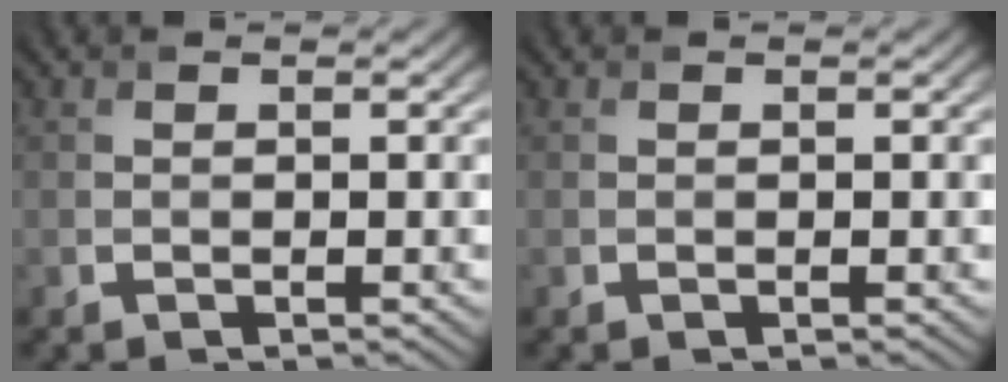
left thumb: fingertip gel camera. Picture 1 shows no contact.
{"total": 0.0}